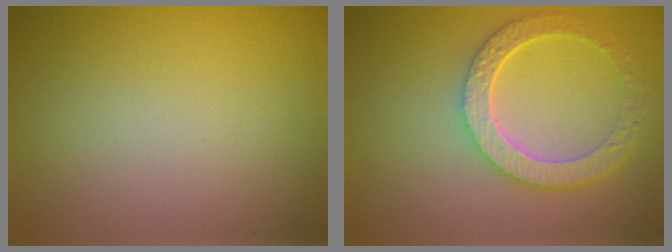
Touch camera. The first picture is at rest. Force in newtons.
{"total": 5.9, "press": 4.5, "slide": 3.8}